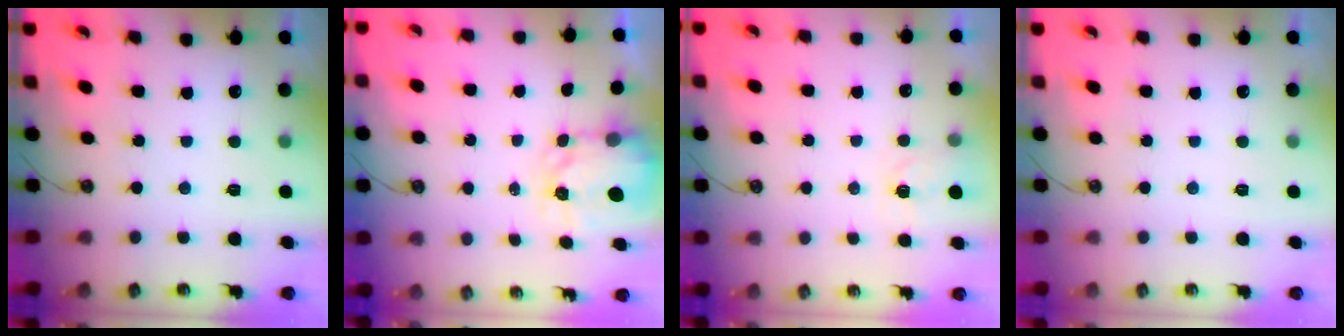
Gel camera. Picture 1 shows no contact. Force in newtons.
{"total": 3.6, "press": 3.5, "slide": 0.5}
{"total": 2.9, "press": 2.9, "slide": 0.5}
{"total": 0.0}